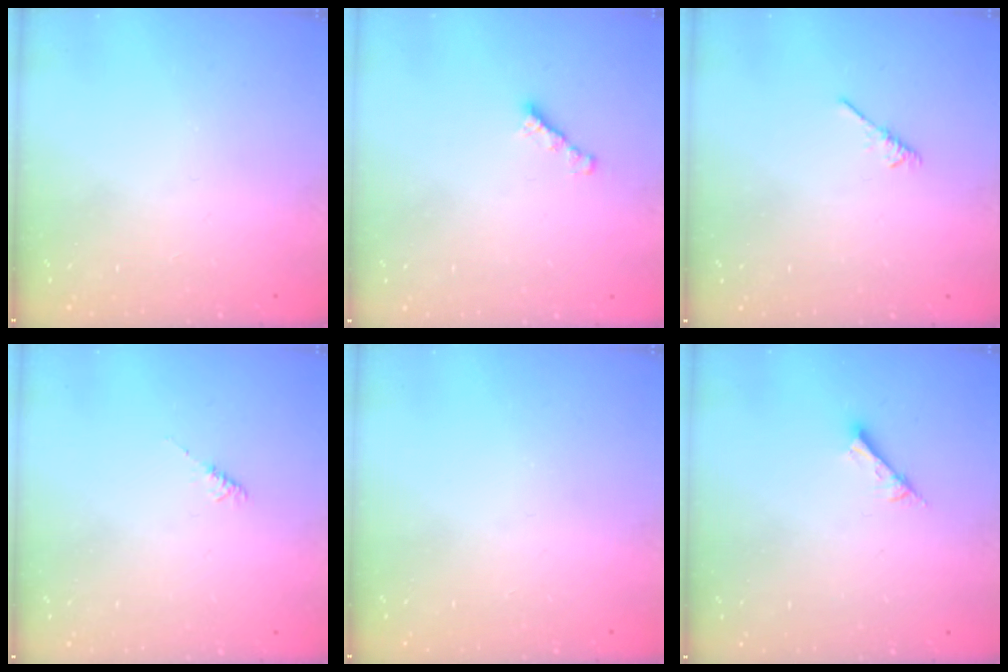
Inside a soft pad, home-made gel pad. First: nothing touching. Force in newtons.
{"total": 3.0, "press": 3.0, "slide": 0.1}
{"total": 1.9, "press": 1.8, "slide": 0.5}
{"total": 2.0, "press": 1.9, "slide": 0.4}
{"total": 0.0}
{"total": 3.7, "press": 3.7, "slide": 0.3}